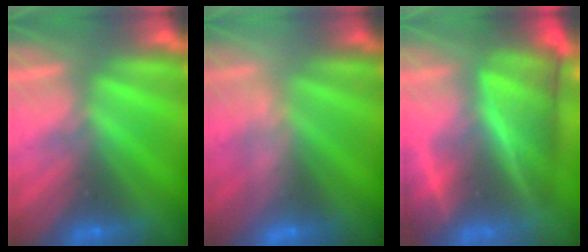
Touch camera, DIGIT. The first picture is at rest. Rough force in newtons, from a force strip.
{"total": 2.4}
{"total": 7.5}